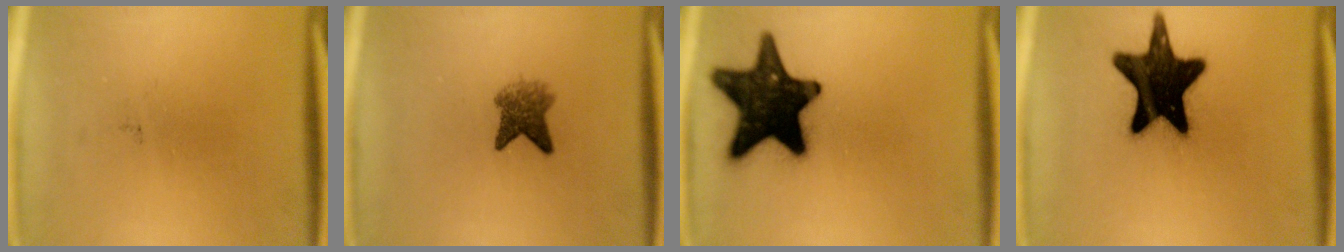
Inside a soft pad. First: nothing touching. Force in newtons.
{"total": 4.2}
{"total": 19.0}
{"total": 19.1}